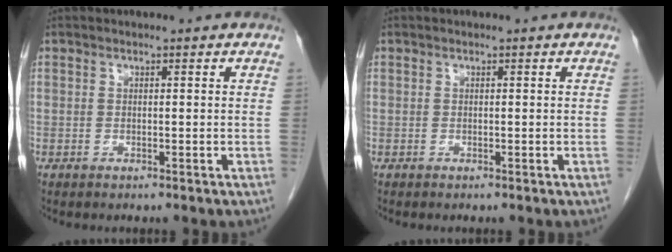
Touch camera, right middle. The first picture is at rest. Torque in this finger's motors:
{"motor_torque": [-0.03, 0.03, -0.02, 0.01]}